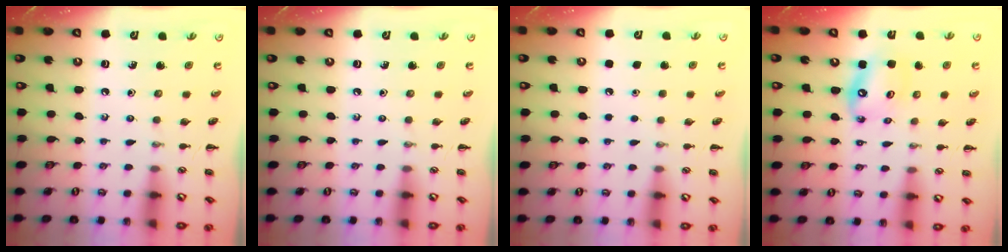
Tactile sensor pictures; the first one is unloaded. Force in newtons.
{"total": 0.0}
{"total": 1.6, "press": 1.6, "slide": 0.1}
{"total": 8.3, "press": 8.0, "slide": 1.9}